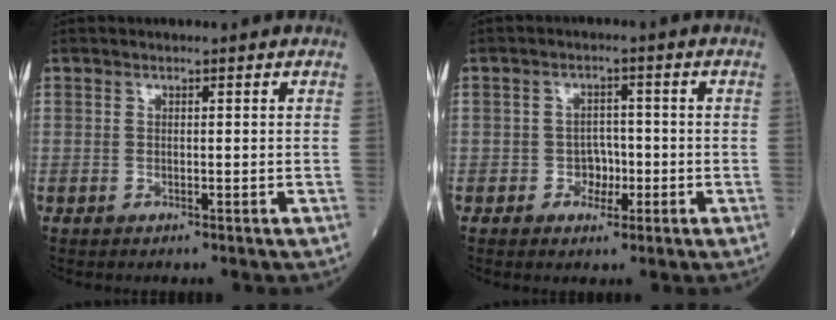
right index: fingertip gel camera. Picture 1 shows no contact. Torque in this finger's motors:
{"motor_torque": [-0.09, 0.06, -0.37, -0.21]}